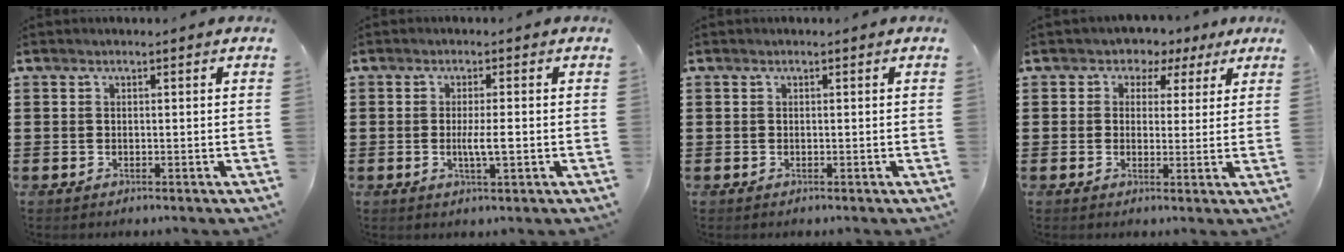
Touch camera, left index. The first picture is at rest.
{"total": 3.3, "force": [-0.4, 0.4, 3.2], "torque": [-0.064, -0.006, -0.010]}
{"total": 0.0}
{"total": 2.9, "force": [1.2, 2.7, 0.1], "torque": [-0.014, 0.003, 0.015]}